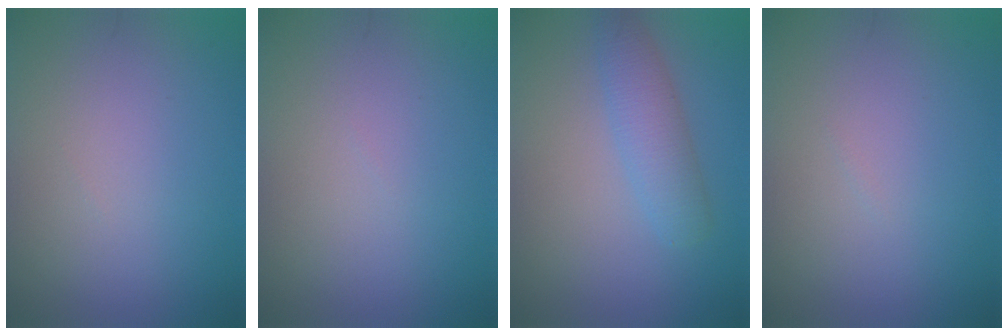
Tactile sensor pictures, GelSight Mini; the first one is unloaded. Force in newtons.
{"total": 0.0}
{"total": 3.0, "press": 3.0, "slide": 0.1}
{"total": 0.0}